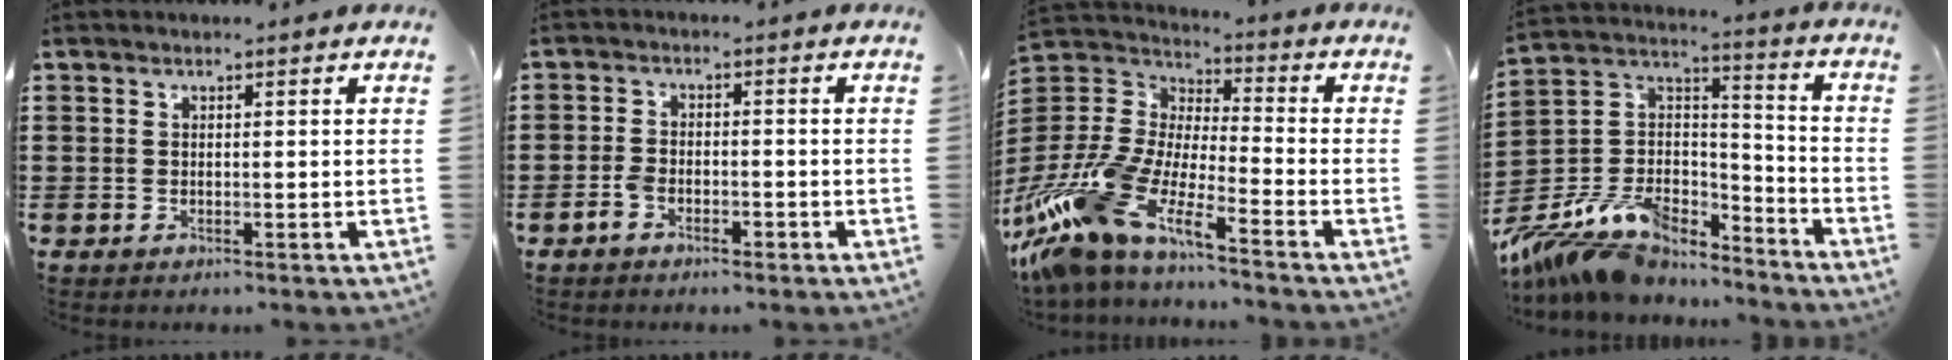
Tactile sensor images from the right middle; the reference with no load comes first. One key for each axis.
{"total": 2.5, "fx": -1.9, "fy": 1.0, "fz": 1.4, "tx": -0.041, "ty": -0.001, "tz": -0.042}
{"total": 11.8, "fx": -10.2, "fy": 2.2, "fz": 5.4, "tx": -0.153, "ty": -0.006, "tz": -0.217}
{"total": 11.6, "fx": -9.6, "fy": 5.3, "fz": 3.7, "tx": -0.099, "ty": 0.011, "tz": -0.188}